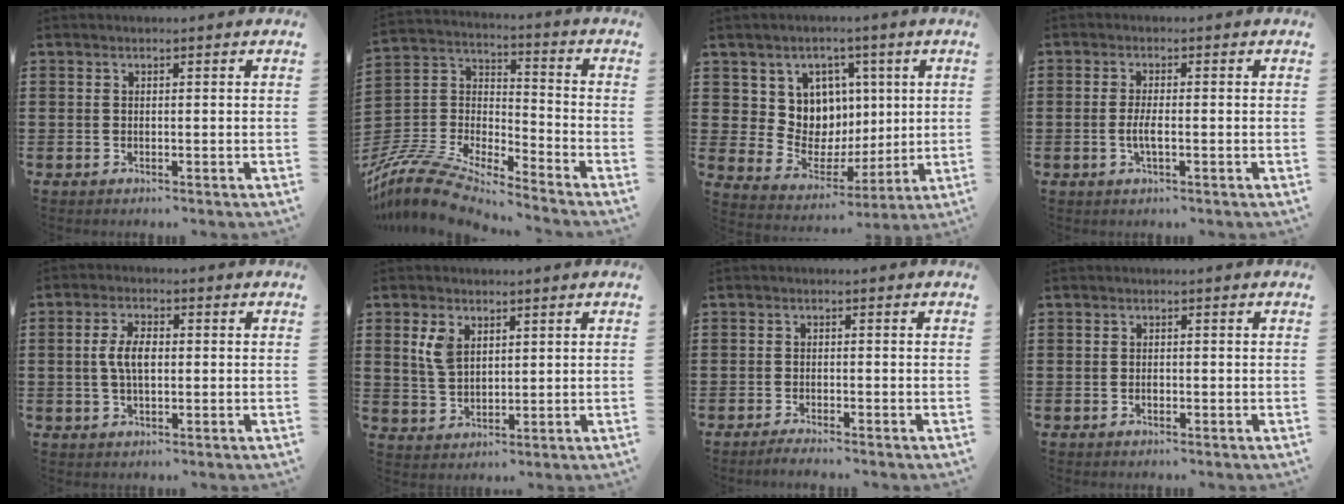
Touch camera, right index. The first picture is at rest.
{"total": 10.1, "force": [-9.4, 1.6, 3.2], "torque": [-0.089, 0.000, -0.195]}
{"total": 8.2, "force": [2.9, 7.5, 1.3], "torque": [-0.062, -0.031, 0.059]}
{"total": 2.8, "force": [-0.7, 0.6, 2.6], "torque": [-0.061, -0.005, -0.017]}
{"total": 4.8, "force": [0.1, 2.3, 4.2], "torque": [-0.096, 0.002, -0.005]}
{"total": 4.6, "force": [2.1, 2.9, 3.0], "torque": [-0.069, 0.010, 0.038]}
{"total": 1.4, "force": [-1.4, -0.1, 0.3], "torque": [-0.007, 0.000, -0.026]}
{"total": 0.8, "force": [-0.3, 0.4, 0.6], "torque": [-0.012, -0.003, -0.005]}